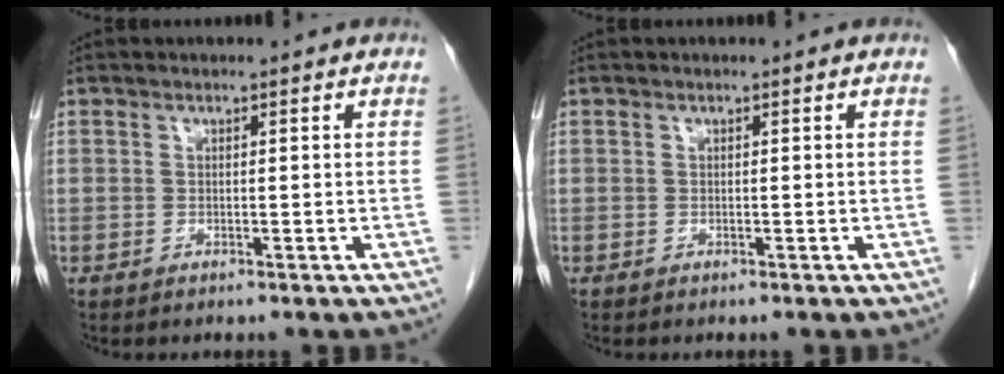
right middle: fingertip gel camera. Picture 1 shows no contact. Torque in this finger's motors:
{"motor_torque": [0.36, -0.21, -0.01, 0.01]}